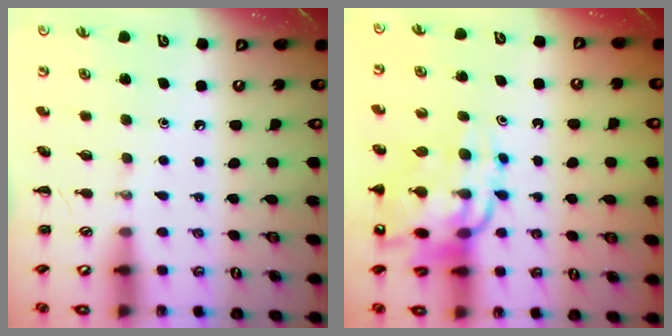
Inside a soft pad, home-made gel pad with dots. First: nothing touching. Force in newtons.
{"total": 14.9, "press": 14.3, "slide": 4.1}